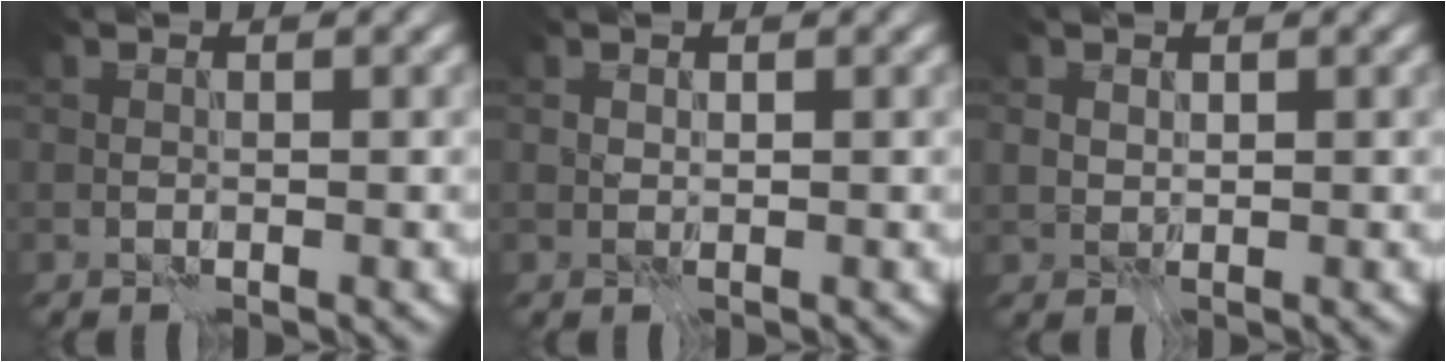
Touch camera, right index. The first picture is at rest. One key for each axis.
{"total": 0.0}
{"total": 0.9, "fx": 0.5, "fy": 0.8, "fz": 0.3, "tx": -0.006, "ty": 0.000, "tz": 0.012}